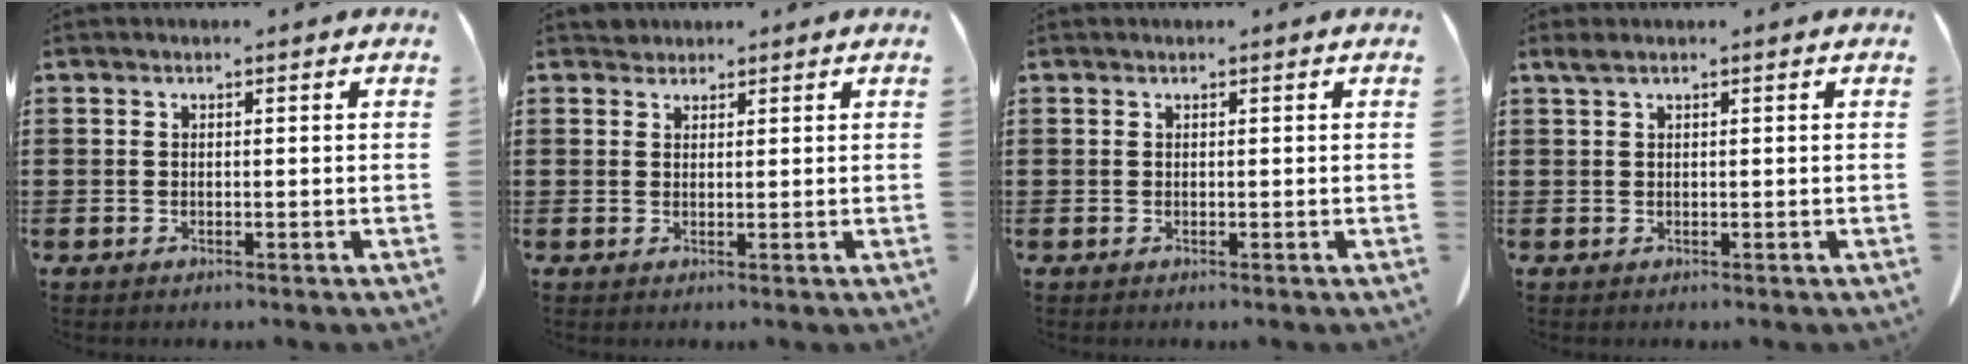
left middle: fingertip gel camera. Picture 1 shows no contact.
{"total": 1.5, "force": [1.3, 0.6, -0.1], "torque": [-0.002, 0.003, 0.027]}
{"total": 0.0}
{"total": 1.0, "force": [0.6, 0.1, 0.8], "torque": [-0.018, 0.001, 0.011]}